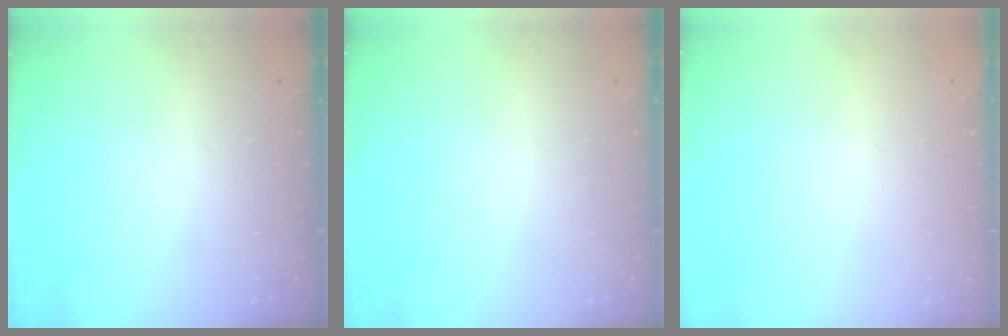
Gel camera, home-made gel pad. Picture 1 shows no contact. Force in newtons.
{"total": 0.0}
{"total": 0.0}